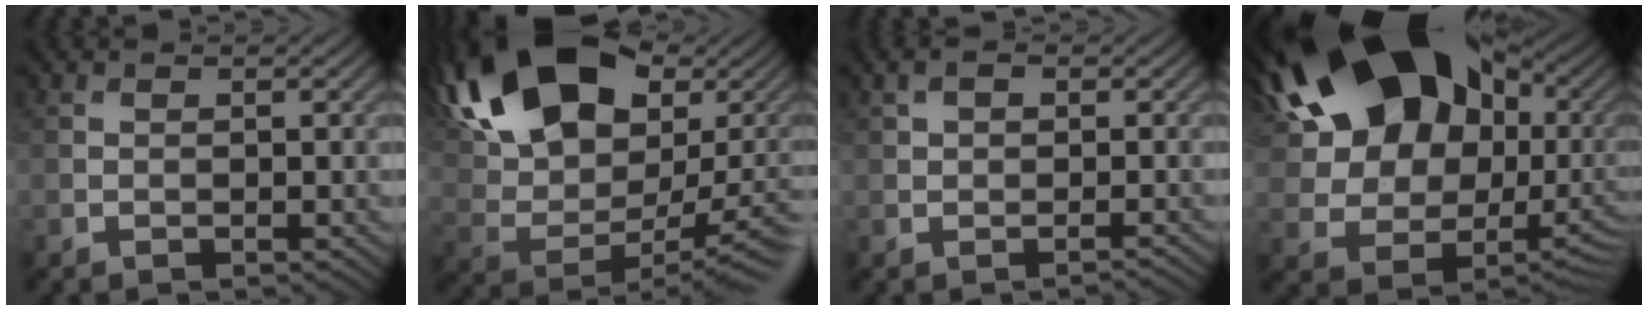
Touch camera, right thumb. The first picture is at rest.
{"total": 20.3, "force": [8.0, 11.4, 14.8], "torque": [-0.278, 0.045, 0.143]}
{"total": 2.0, "force": [0.1, 0.8, 1.8], "torque": [-0.026, 0.004, -0.002]}
{"total": 20.9, "force": [6.7, 15.3, 12.6], "torque": [-0.222, 0.034, 0.127]}